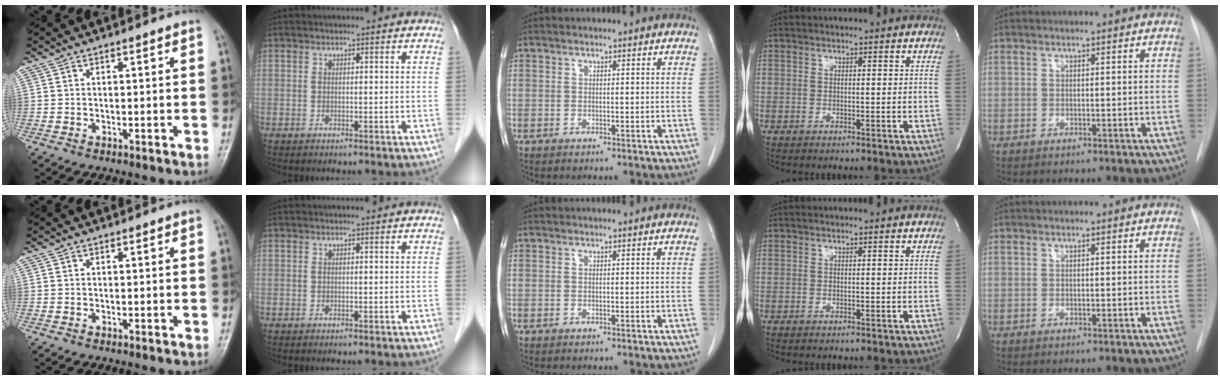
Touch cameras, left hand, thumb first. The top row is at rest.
{}